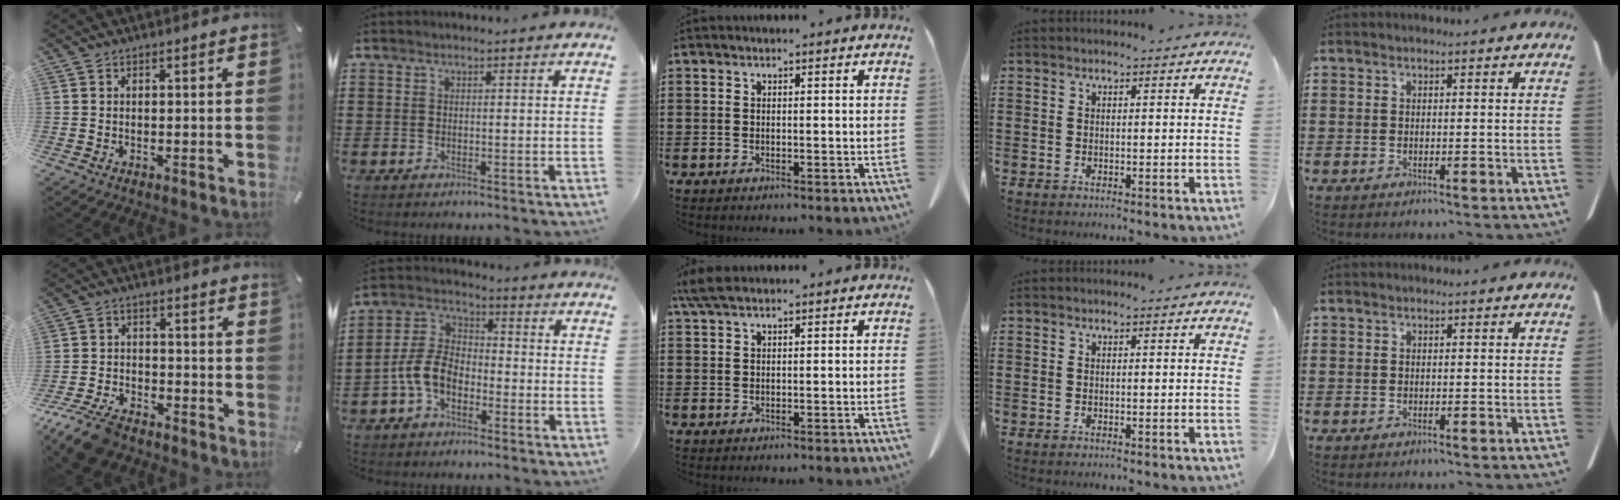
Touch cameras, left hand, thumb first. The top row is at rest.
{"thumb": {"total": 9.4, "force": [-7.6, 3.9, 3.9], "torque": [-0.074, 0.037, -0.145]}, "index": {"total": 6.4, "force": [-3.3, 3.7, 4.0], "torque": [-0.117, 0.000, -0.076]}, "middle": {"total": 3.1, "force": [2.0, 0.7, 2.2], "torque": [-0.048, 0.003, 0.038]}}